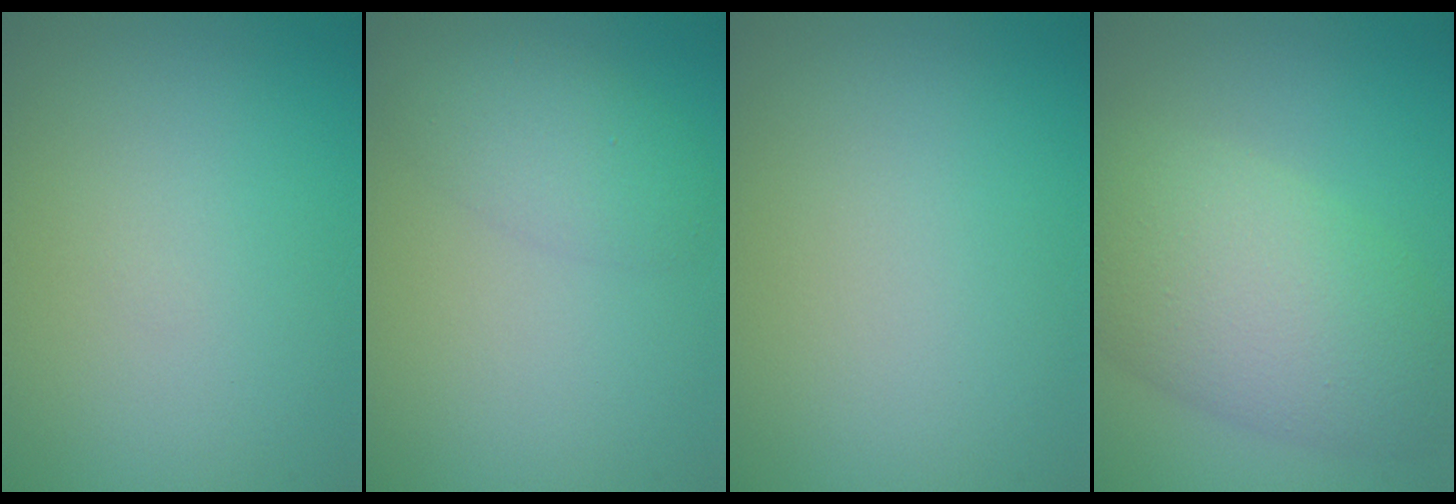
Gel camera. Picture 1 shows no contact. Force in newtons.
{"total": 2.7, "press": 2.7, "slide": 0.1}
{"total": 0.0}
{"total": 8.3, "press": 8.3, "slide": 0.2}